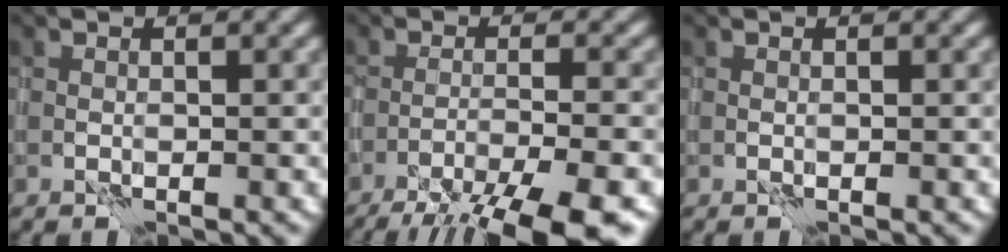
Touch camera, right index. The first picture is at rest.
{"total": 10.2, "force": [-8.0, 1.4, 6.1], "torque": [-0.094, -0.015, -0.115]}
{"total": 0.0}